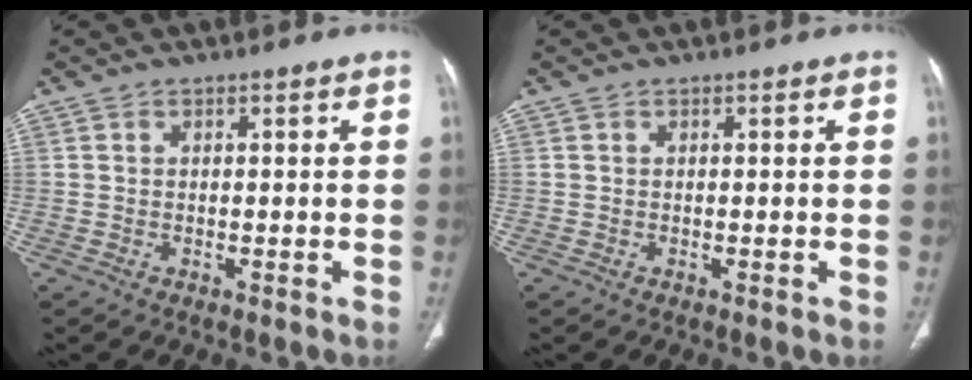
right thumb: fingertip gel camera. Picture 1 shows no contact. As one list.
[{"total": 0.0}]